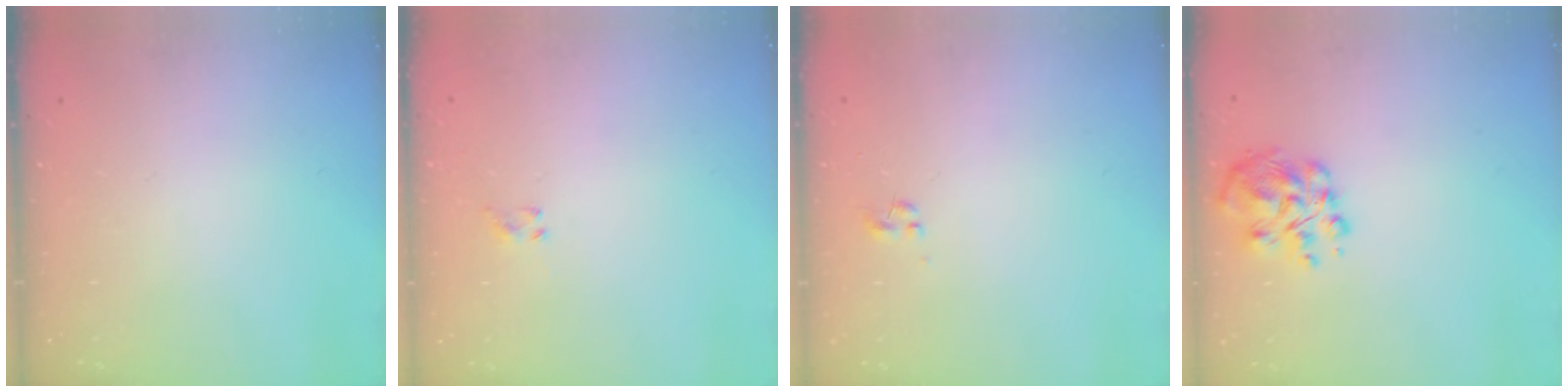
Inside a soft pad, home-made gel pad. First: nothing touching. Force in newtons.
{"total": 3.1, "press": 2.9, "slide": 1.2}
{"total": 0.0}
{"total": 9.3, "press": 9.1, "slide": 1.5}